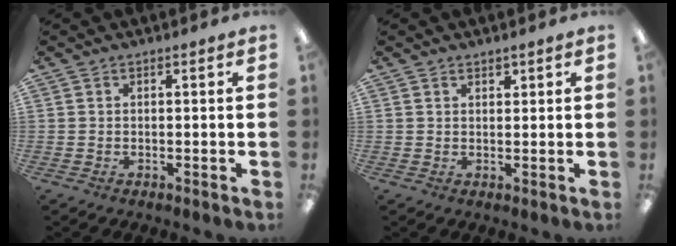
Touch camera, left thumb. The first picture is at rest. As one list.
[{"total": 1.4, "force": [1.2, 0.7, 0.4], "torque": [0.000, -0.002, 0.020]}]